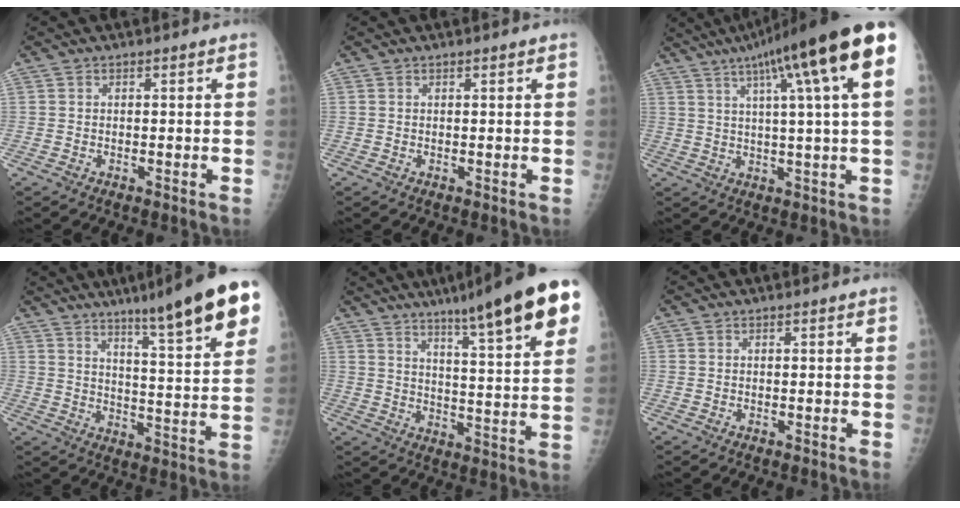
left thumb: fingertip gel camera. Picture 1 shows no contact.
{"total": 0.7, "force": [0.5, -0.1, 0.4], "torque": [-0.010, 0.000, 0.009]}
{"total": 18.4, "force": [8.5, 1.1, 16.3], "torque": [-0.245, 0.008, 0.117]}
{"total": 19.6, "force": [12.0, 1.9, 15.4], "torque": [-0.196, -0.050, 0.169]}
{"total": 21.5, "force": [12.9, 2.7, 17.0], "torque": [-0.226, -0.041, 0.178]}
{"total": 0.0}